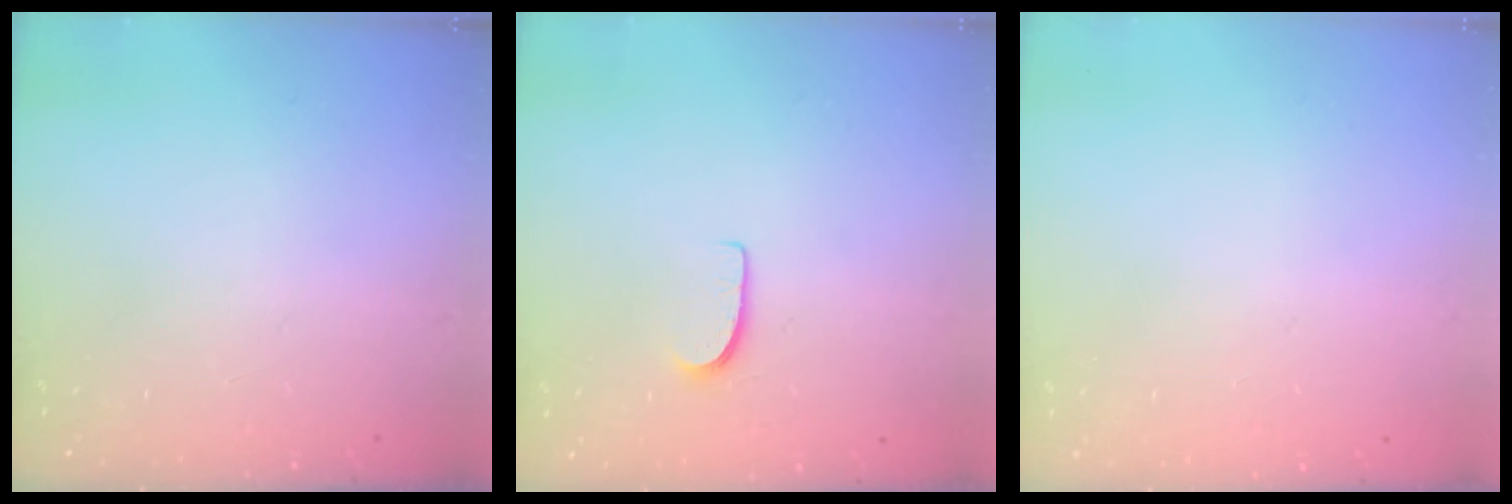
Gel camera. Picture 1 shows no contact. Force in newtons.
{"total": 5.1, "press": 5.1, "slide": 0.5}
{"total": 0.5, "press": 0.5, "slide": 0.1}